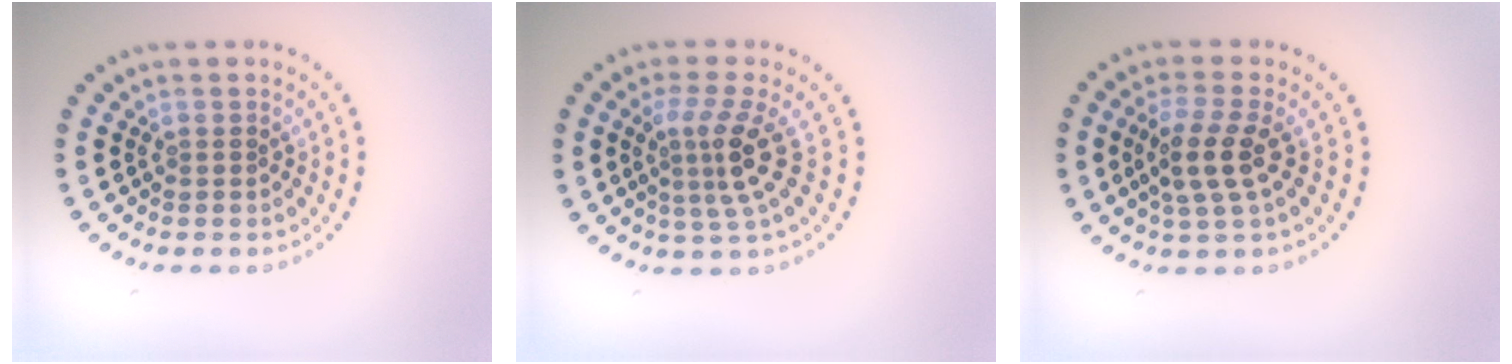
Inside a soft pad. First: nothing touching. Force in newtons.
{"total": 3.7, "press": 2.6, "slide": 2.6}
{"total": 3.3, "press": 2.9, "slide": 1.6}